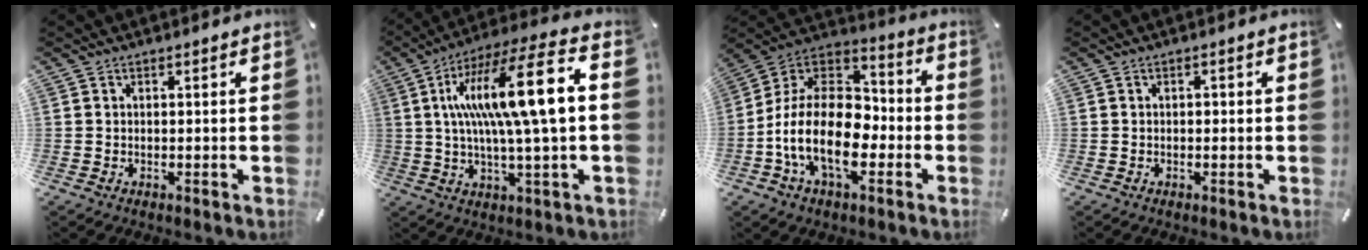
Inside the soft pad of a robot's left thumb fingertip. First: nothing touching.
{"total": 18.7, "force": [3.2, 2.7, 18.2], "torque": [-0.347, -0.012, 0.032]}
{"total": 18.5, "force": [-6.5, 11.6, 12.9], "torque": [-0.270, 0.016, -0.115]}
{"total": 0.8, "force": [-0.3, 0.5, 0.5], "torque": [-0.011, 0.002, -0.008]}